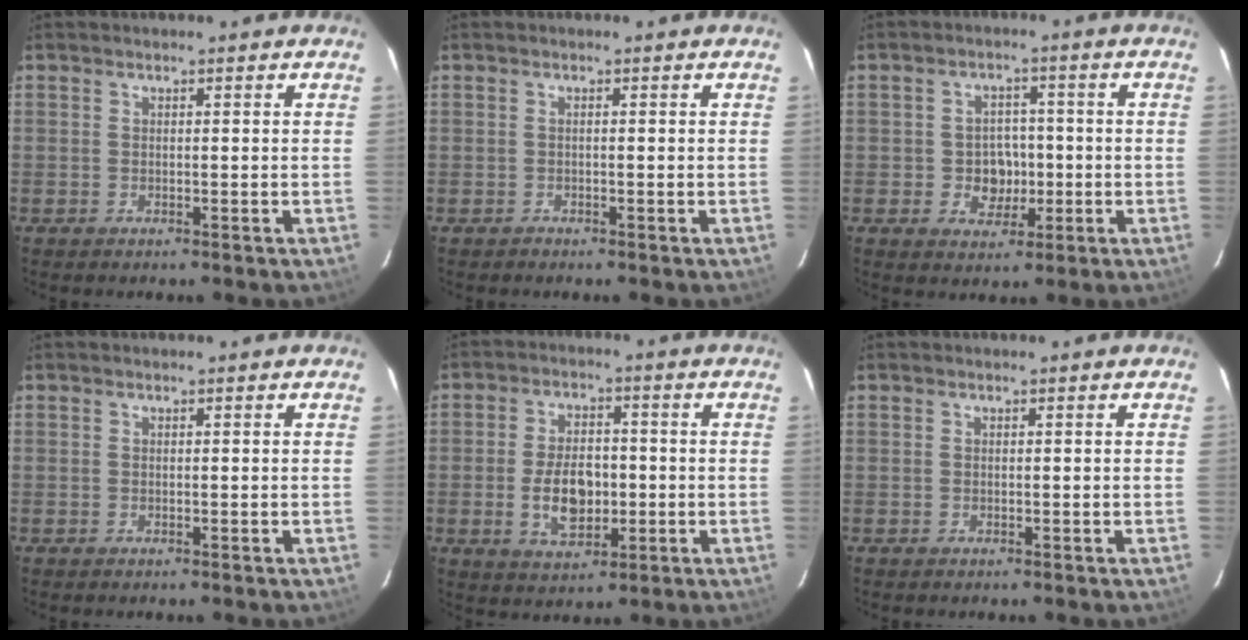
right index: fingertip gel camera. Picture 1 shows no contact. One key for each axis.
{"total": 0.6, "fx": -0.5, "fy": 0.4, "fz": -0.2, "tx": 0.003, "ty": 0.005, "tz": -0.008}
{"total": 5.3, "fx": -1.0, "fy": 4.6, "fz": 2.3, "tx": -0.047, "ty": 0.011, "tz": -0.006}
{"total": 0.0}
{"total": 9.1, "fx": -1.7, "fy": 5.3, "fz": 7.2, "tx": -0.136, "ty": 0.002, "tz": -0.021}
{"total": 0.0}